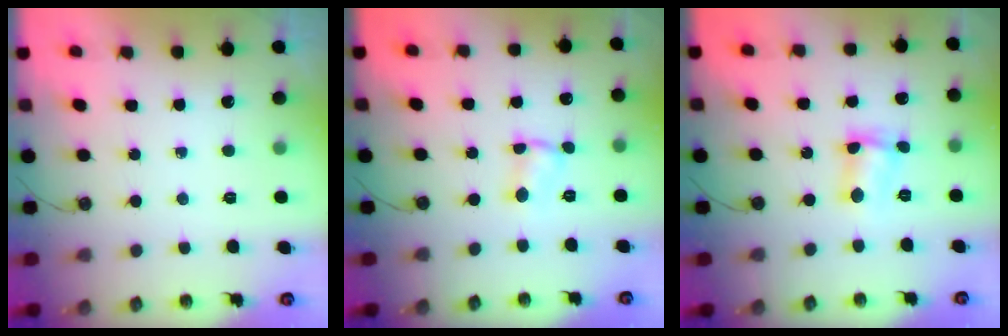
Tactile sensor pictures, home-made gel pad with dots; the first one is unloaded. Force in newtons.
{"total": 2.5, "press": 2.5, "slide": 0.1}
{"total": 4.1, "press": 3.9, "slide": 1.1}